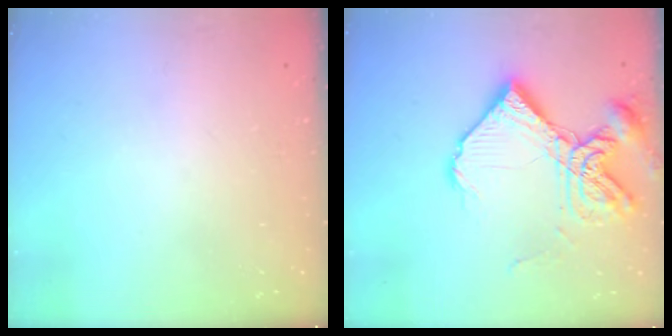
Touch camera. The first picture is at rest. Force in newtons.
{"total": 15.3, "press": 15.2, "slide": 1.4}